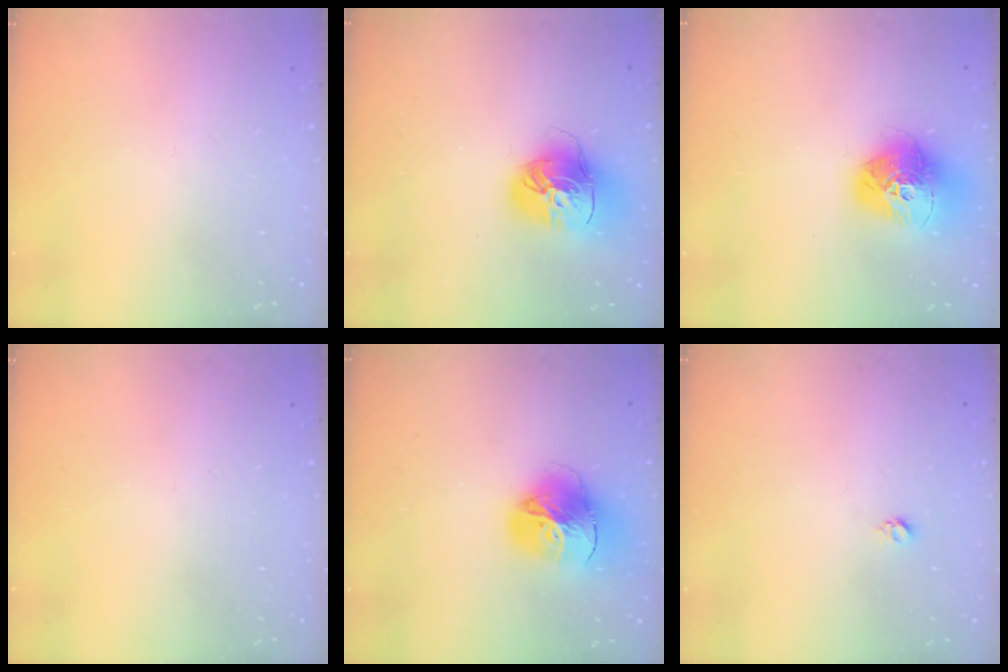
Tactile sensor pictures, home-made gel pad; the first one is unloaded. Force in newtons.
{"total": 16.2, "press": 16.1, "slide": 2.0}
{"total": 17.0, "press": 16.9, "slide": 1.5}
{"total": 0.0}
{"total": 18.2, "press": 18.1, "slide": 2.0}
{"total": 3.0, "press": 2.9, "slide": 0.4}